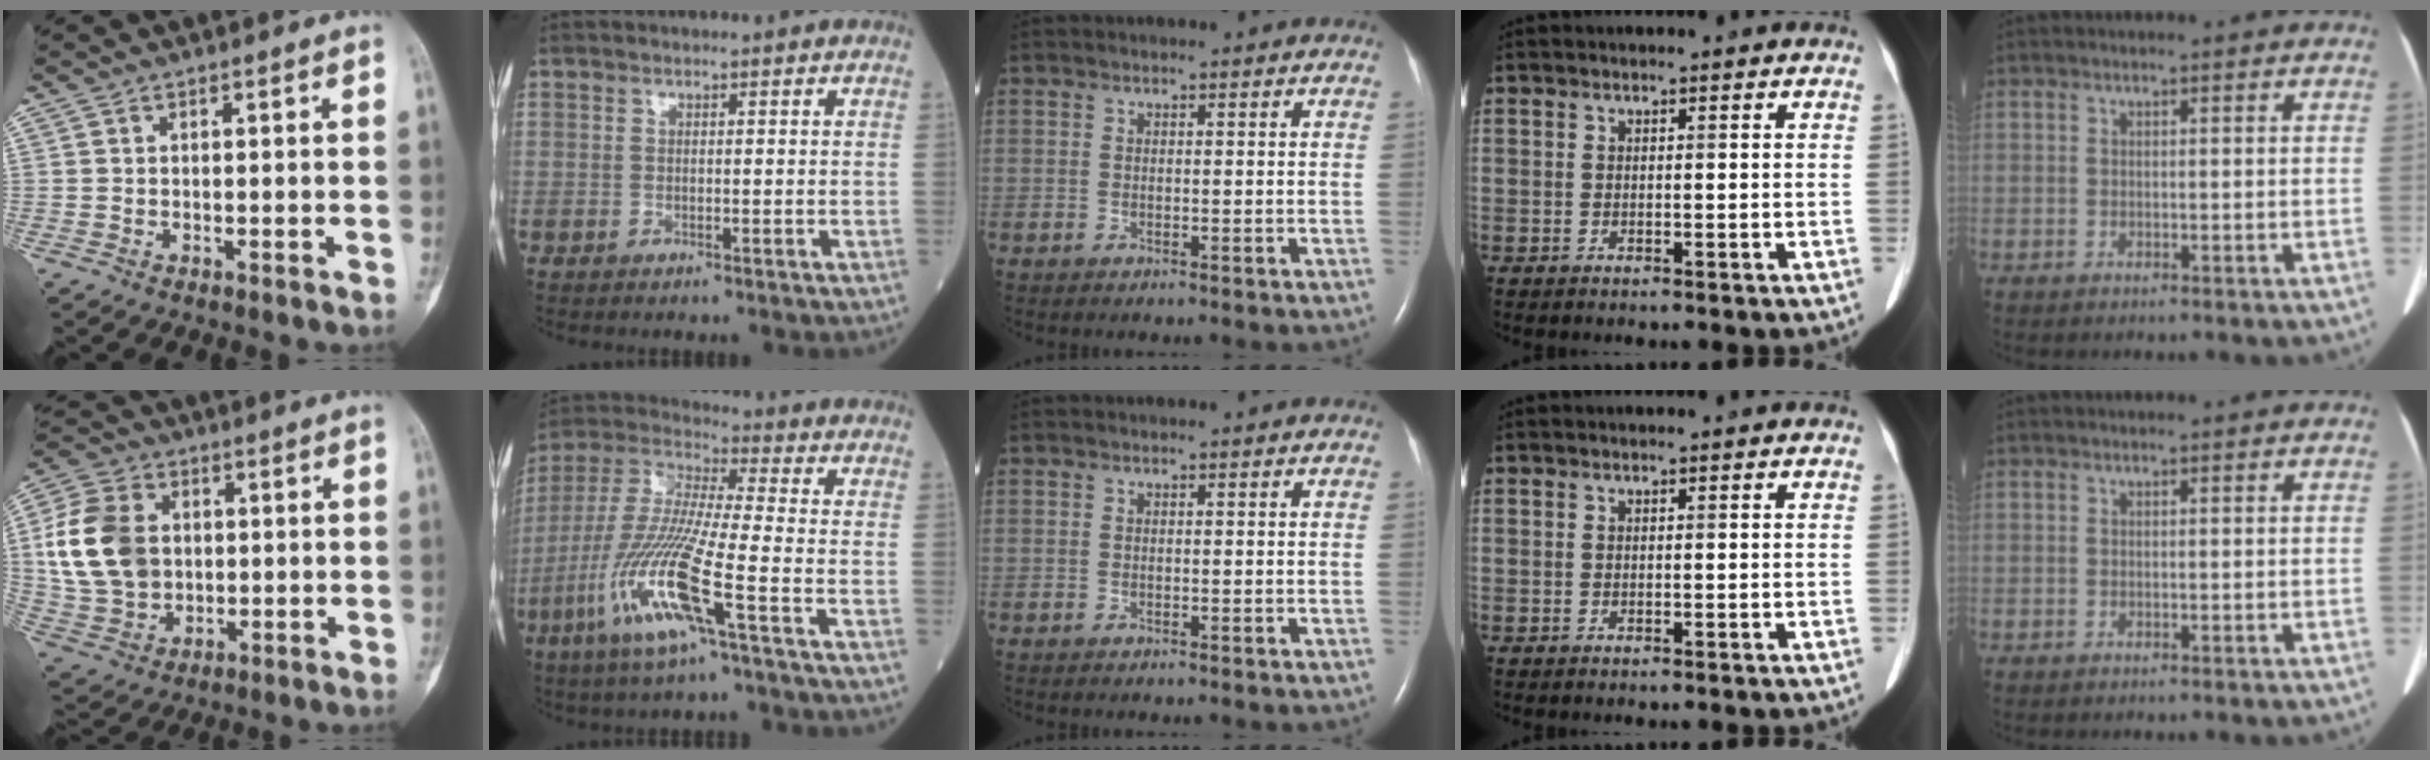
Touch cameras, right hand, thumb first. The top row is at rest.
{"thumb": {"total": 15.8, "force": [1.9, 12.1, 9.9], "torque": [-0.173, 0.005, 0.040]}, "index": {"total": 15.4, "force": [-6.4, 0.2, 14.0], "torque": [-0.302, -0.019, -0.130]}}